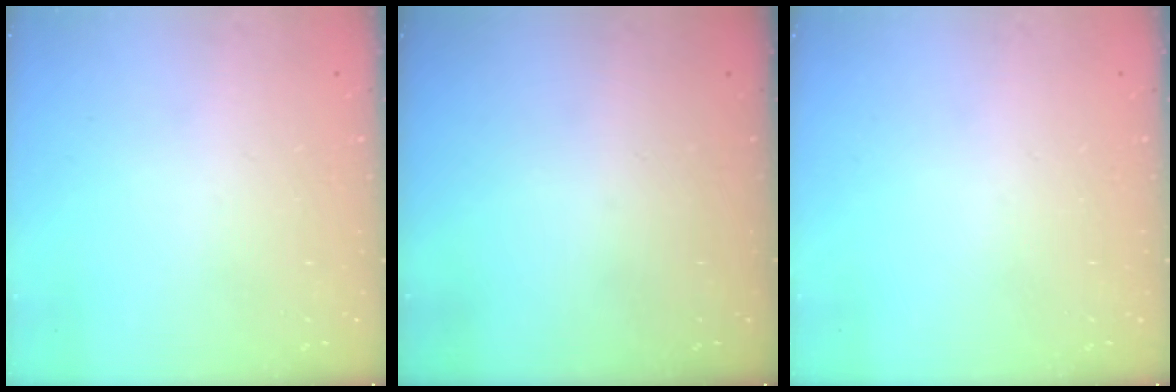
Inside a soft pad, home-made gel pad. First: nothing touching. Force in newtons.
{"total": 0.0}
{"total": 0.0}